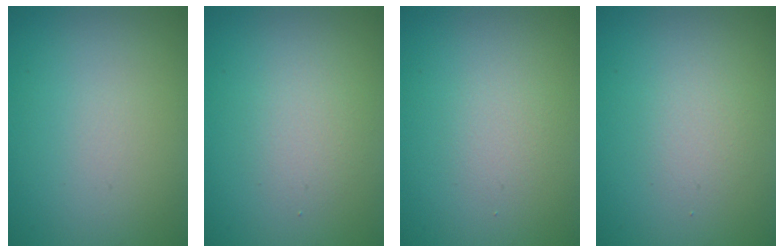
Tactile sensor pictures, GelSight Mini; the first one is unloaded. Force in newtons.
{"total": 1.8, "press": 1.8, "slide": 0.0}
{"total": 1.3, "press": 1.3, "slide": 0.1}
{"total": 1.6, "press": 1.6, "slide": 0.1}